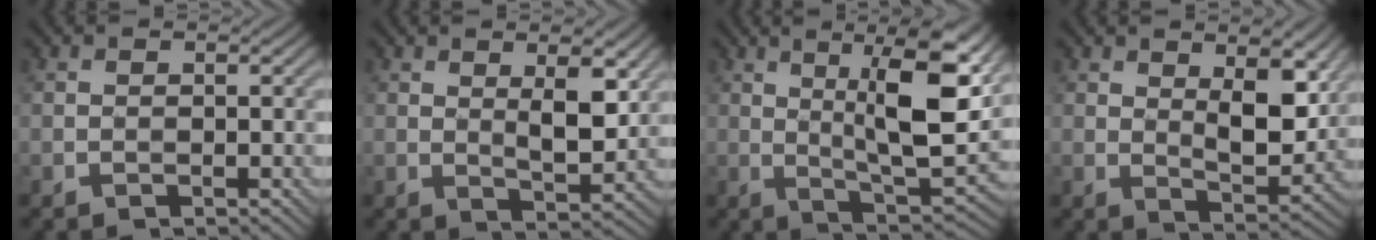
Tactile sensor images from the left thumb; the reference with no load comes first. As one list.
[{"total": 5.5, "force": [2.0, 1.9, 4.8], "torque": [-0.083, -0.001, 0.039]}, {"total": 13.6, "force": [5.0, 3.6, 12.2], "torque": [-0.183, 0.000, 0.086]}, {"total": 8.1, "force": [3.0, 3.7, 6.5], "torque": [-0.111, -0.011, 0.052]}]